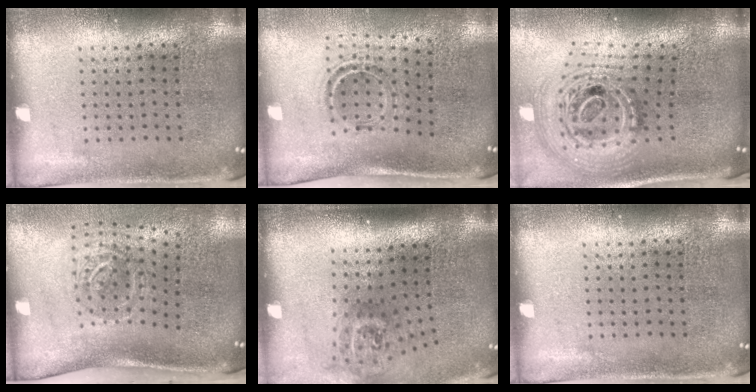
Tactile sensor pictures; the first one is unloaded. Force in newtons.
{"total": 1.1, "press": 1.0, "slide": 0.4}
{"total": 2.7, "press": 1.9, "slide": 1.9}
{"total": 2.0, "press": 1.3, "slide": 1.6}
{"total": 1.9, "press": 1.3, "slide": 1.4}
{"total": 0.0}